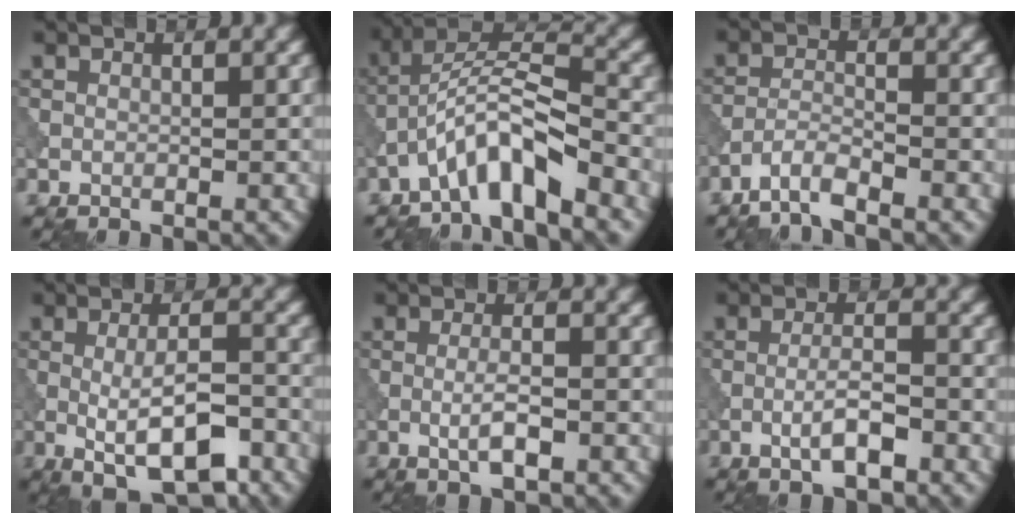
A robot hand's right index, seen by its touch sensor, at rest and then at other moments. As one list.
[{"total": 6.1, "force": [-4.0, 1.3, 4.4], "torque": [-0.080, 0.016, -0.078]}, {"total": 2.6, "force": [-2.2, 0.3, 1.3], "torque": [-0.027, 0.001, -0.054]}, {"total": 6.5, "force": [-2.1, 2.1, 5.8], "torque": [-0.097, -0.005, -0.033]}, {"total": 2.7, "force": [-0.8, 0.6, 2.5], "torque": [-0.047, 0.000, -0.017]}, {"total": 3.4, "force": [-1.4, 0.8, 3.0], "torque": [-0.055, 0.005, -0.029]}]